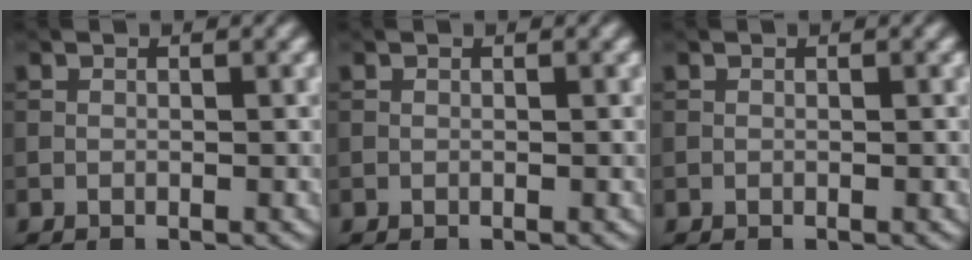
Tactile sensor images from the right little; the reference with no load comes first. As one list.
[{"total": 0.0}, {"total": 0.0}]